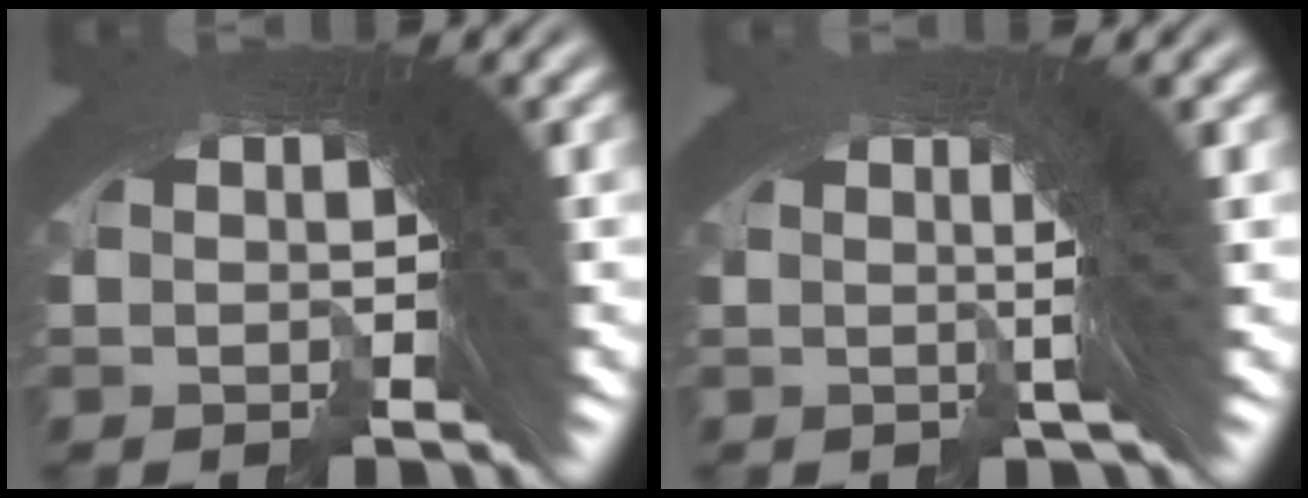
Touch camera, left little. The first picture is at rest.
{"total": 3.7, "force": [1.2, 1.1, 3.3], "torque": [-0.050, 0.023, 0.004]}